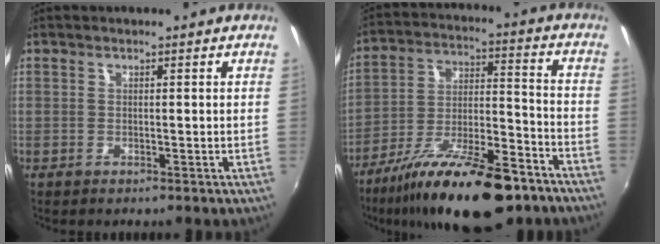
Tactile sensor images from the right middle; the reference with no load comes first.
{"total": 22.2, "force": [-15.3, 6.4, 14.8], "torque": [-0.263, -0.029, -0.241]}